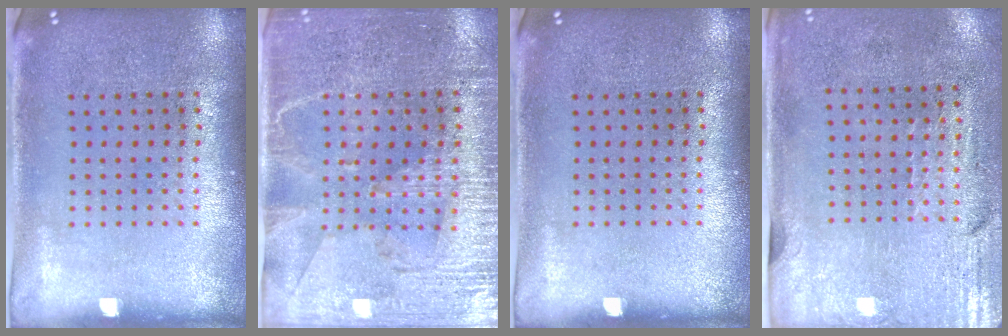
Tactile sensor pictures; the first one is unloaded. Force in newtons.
{"total": 3.4, "press": 3.0, "slide": 1.4}
{"total": 0.0}
{"total": 3.0, "press": 2.5, "slide": 1.6}